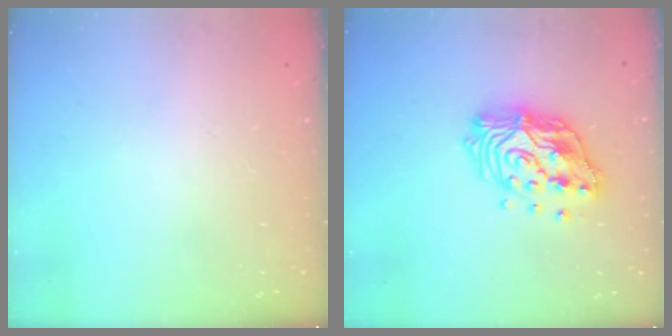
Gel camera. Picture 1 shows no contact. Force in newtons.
{"total": 15.9, "press": 15.8, "slide": 1.5}